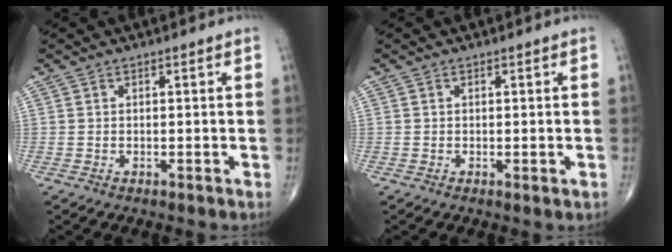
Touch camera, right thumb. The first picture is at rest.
{"total": 0.9, "force": [-0.2, 0.3, 0.8], "torque": [-0.012, -0.004, -0.003]}